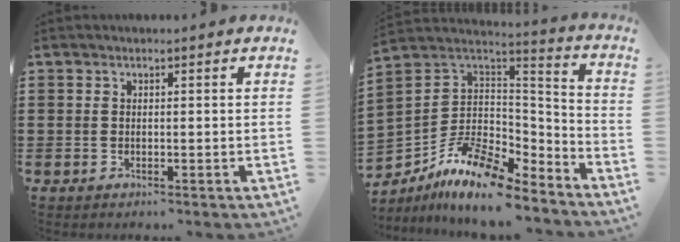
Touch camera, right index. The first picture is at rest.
{"total": 10.6, "force": [-7.8, 4.4, 5.7], "torque": [-0.129, 0.011, -0.154]}